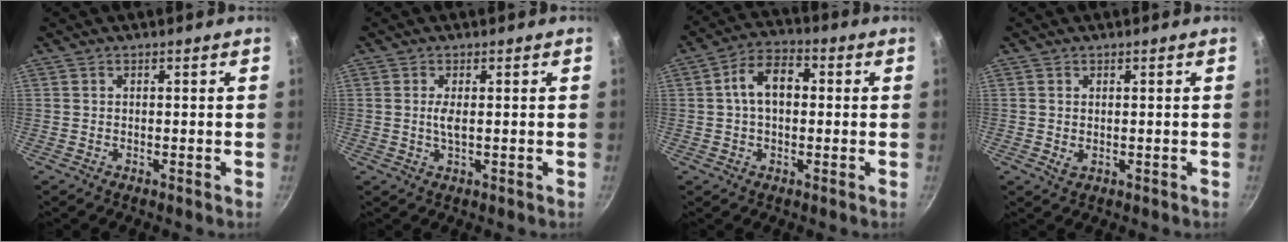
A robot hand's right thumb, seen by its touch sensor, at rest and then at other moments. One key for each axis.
{"total": 2.3, "fx": 0.2, "fy": 0.6, "fz": 2.2, "tx": -0.047, "ty": -0.002, "tz": 0.005}
{"total": 8.9, "fx": 0.9, "fy": 5.7, "fz": 6.7, "tx": -0.092, "ty": 0.026, "tz": 0.003}
{"total": 1.4, "fx": 0.2, "fy": 0.9, "fz": 1.0, "tx": -0.015, "ty": -0.007, "tz": 0.004}